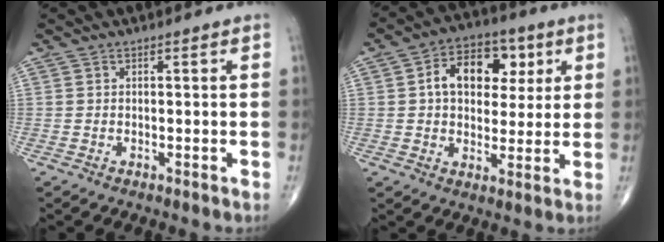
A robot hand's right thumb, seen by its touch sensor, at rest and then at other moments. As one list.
[{"total": 12.9, "force": [3.2, 8.9, 8.8], "torque": [-0.094, 0.009, 0.046]}]